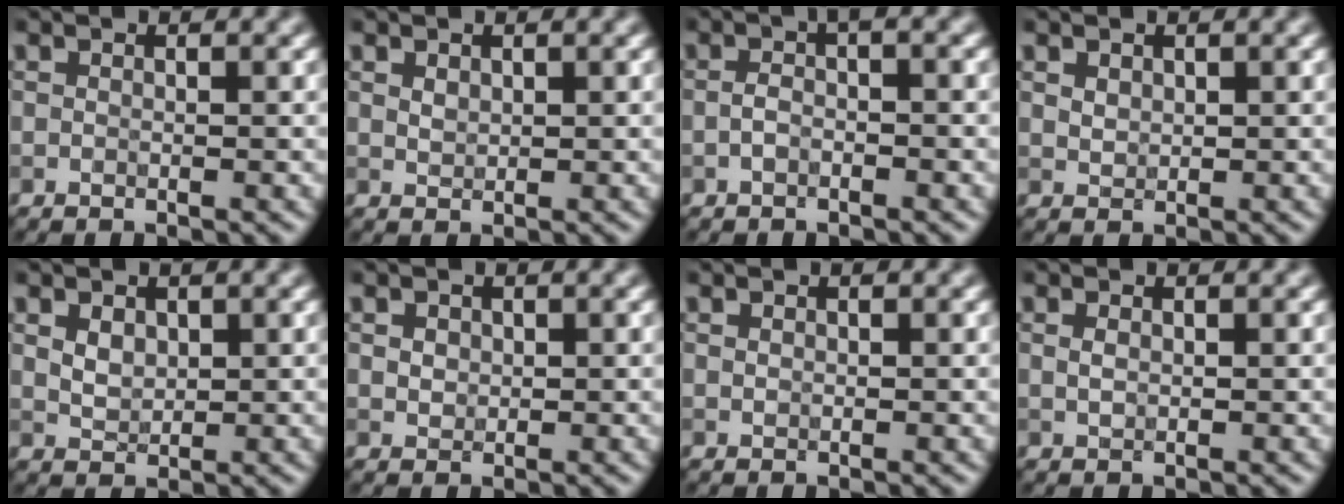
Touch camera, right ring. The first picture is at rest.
{"total": 0.9, "force": [0.5, 0.6, 0.5], "torque": [-0.011, -0.001, 0.012]}
{"total": 1.6, "force": [-0.7, 0.6, 1.3], "torque": [-0.028, 0.005, -0.015]}
{"total": 1.0, "force": [0.6, 0.7, 0.4], "torque": [-0.009, -0.001, 0.013]}
{"total": 1.8, "force": [0.6, 1.3, 1.1], "torque": [-0.022, -0.002, 0.015]}
{"total": 1.3, "force": [0.5, 1.1, 0.6], "torque": [-0.009, 0.000, 0.011]}
{"total": 0.5, "force": [0.2, 0.4, 0.3], "torque": [-0.004, 0.001, 0.003]}
{"total": 0.8, "force": [0.1, 0.5, 0.6], "torque": [-0.015, 0.000, 0.004]}